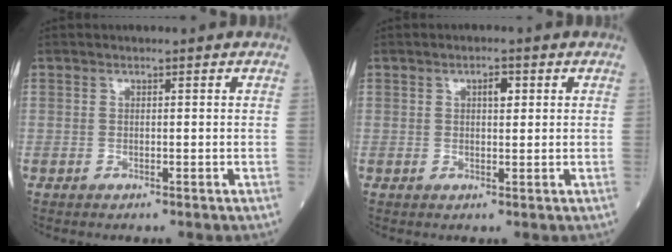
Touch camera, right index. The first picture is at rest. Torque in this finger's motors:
{"motor_torque": [0.03, -0.01, 0.00, 0.01]}